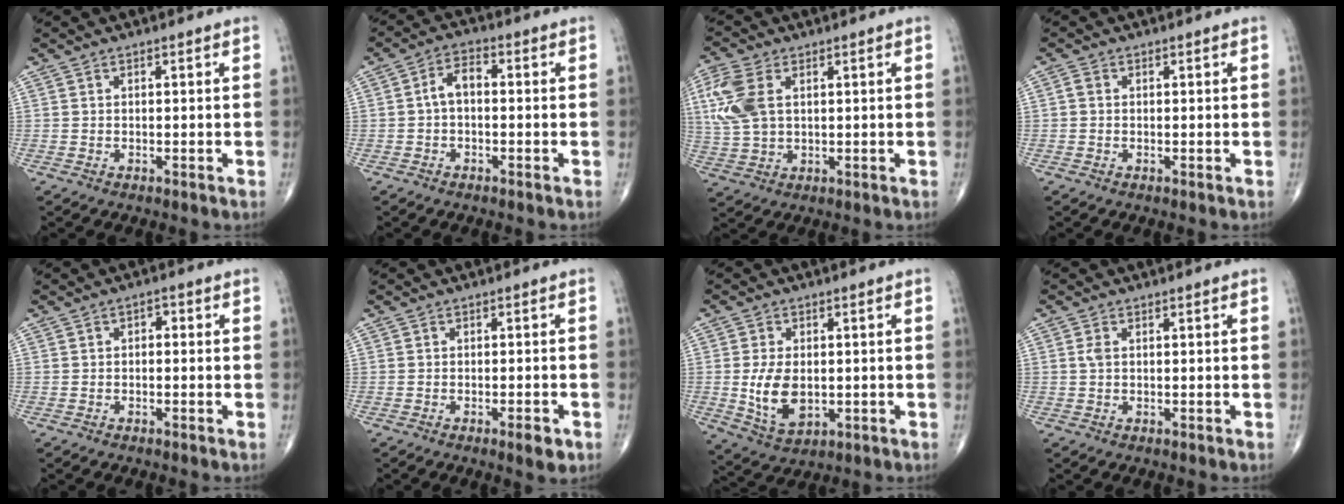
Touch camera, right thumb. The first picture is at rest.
{"total": 4.4, "force": [-0.3, 2.5, 3.6], "torque": [-0.059, 0.020, -0.014]}
{"total": 9.8, "force": [2.6, 6.0, 7.4], "torque": [-0.184, 0.004, 0.055]}
{"total": 1.1, "force": [0.0, 0.9, 0.6], "torque": [-0.009, 0.001, -0.004]}
{"total": 1.7, "force": [0.0, 1.1, 1.3], "torque": [-0.009, 0.007, -0.006]}
{"total": 3.0, "force": [-1.5, 0.9, 2.5], "torque": [-0.033, -0.001, -0.022]}
{"total": 8.9, "force": [-0.6, 5.5, 7.0], "torque": [-0.116, -0.011, 0.000]}
{"total": 1.3, "force": [0.2, 0.7, 1.0], "torque": [-0.024, 0.003, 0.004]}